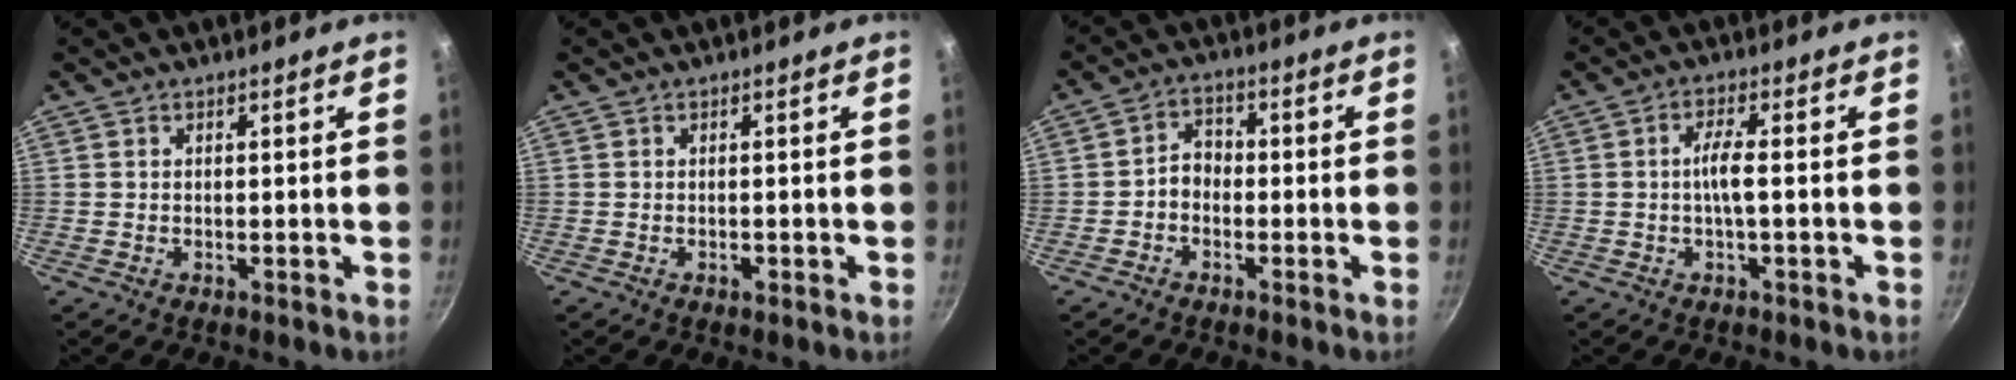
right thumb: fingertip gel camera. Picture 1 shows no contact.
{"total": 0.7, "force": [-0.4, 0.4, 0.5], "torque": [-0.009, 0.004, -0.004]}
{"total": 3.8, "force": [-1.3, 2.9, 2.1], "torque": [-0.018, 0.024, -0.031]}
{"total": 4.0, "force": [-0.7, 0.4, 3.9], "torque": [-0.084, 0.012, -0.016]}